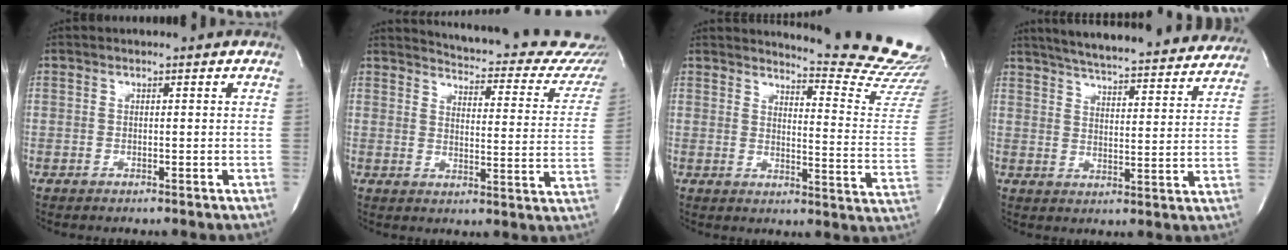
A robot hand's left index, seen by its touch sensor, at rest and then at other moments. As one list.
[{"total": 23.7, "force": [22.4, 4.3, 6.6], "torque": [-0.079, -0.111, 0.240]}, {"total": 16.3, "force": [15.9, -1.5, 3.2], "torque": [-0.046, -0.164, 0.169]}, {"total": 28.8, "force": [26.2, 4.2, 11.3], "torque": [-0.183, -0.046, 0.322]}]